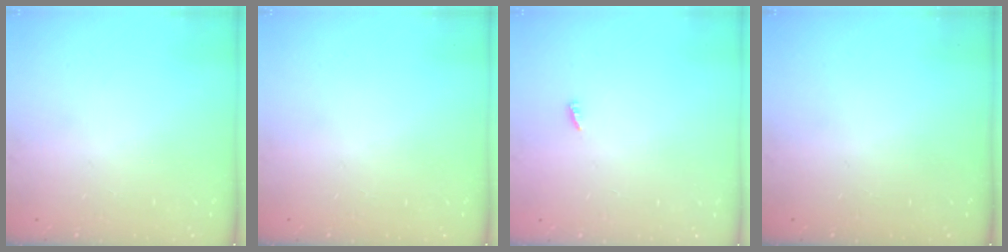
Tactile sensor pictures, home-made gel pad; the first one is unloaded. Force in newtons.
{"total": 0.0}
{"total": 1.9, "press": 1.9, "slide": 0.3}
{"total": 0.0}